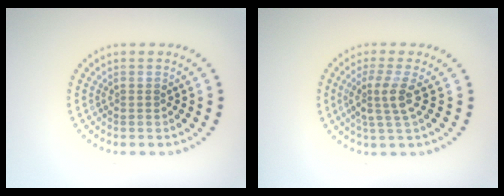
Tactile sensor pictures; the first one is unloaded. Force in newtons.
{"total": 2.8, "press": 2.1, "slide": 1.8}